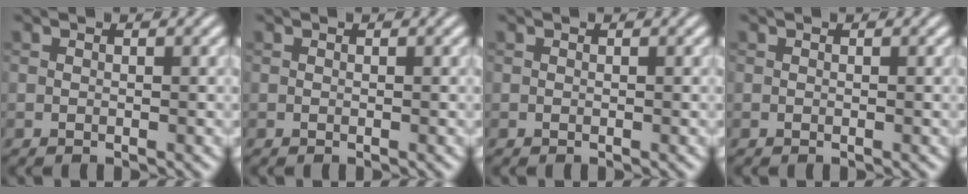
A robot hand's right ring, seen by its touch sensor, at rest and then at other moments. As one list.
[{"total": 0.0}, {"total": 0.0}, {"total": 0.0}]